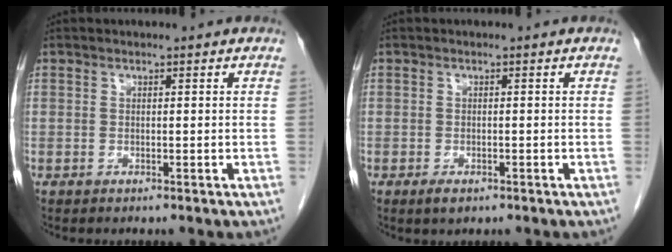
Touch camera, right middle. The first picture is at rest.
{"total": 1.8, "force": [-1.1, 0.8, 1.2], "torque": [-0.024, -0.001, -0.014]}